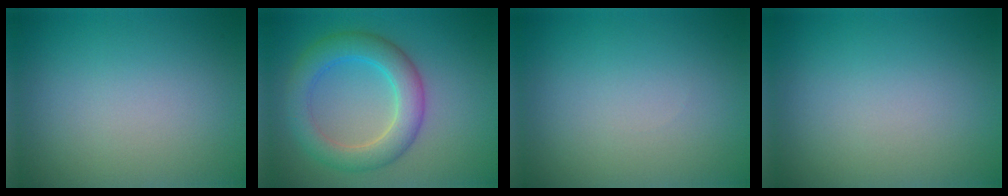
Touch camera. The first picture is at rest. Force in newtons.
{"total": 5.2, "press": 5.2, "slide": 0.1}
{"total": 0.0}
{"total": 0.0}